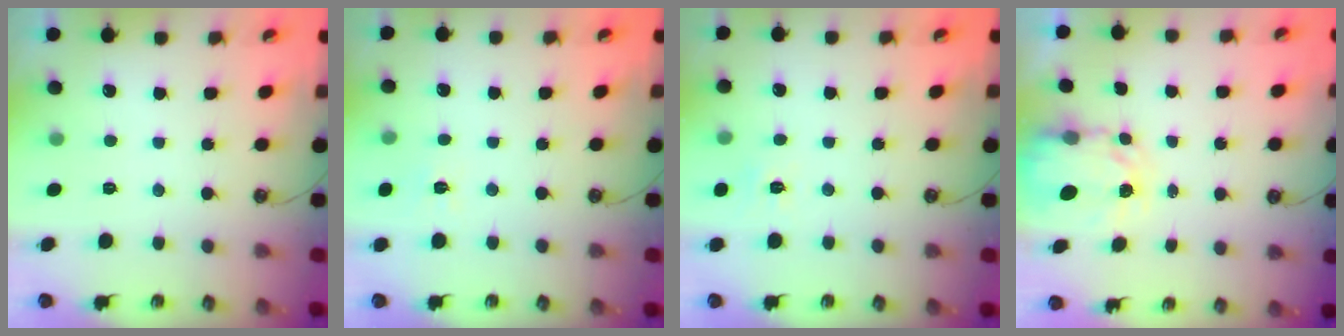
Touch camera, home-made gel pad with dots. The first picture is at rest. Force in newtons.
{"total": 4.5, "press": 4.5, "slide": 0.6}
{"total": 4.3, "press": 4.2, "slide": 0.7}
{"total": 3.8, "press": 3.8, "slide": 0.1}